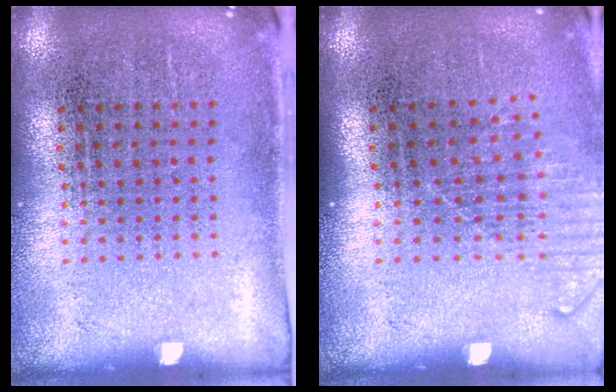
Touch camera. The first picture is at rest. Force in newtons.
{"total": 1.3, "press": 1.1, "slide": 0.8}